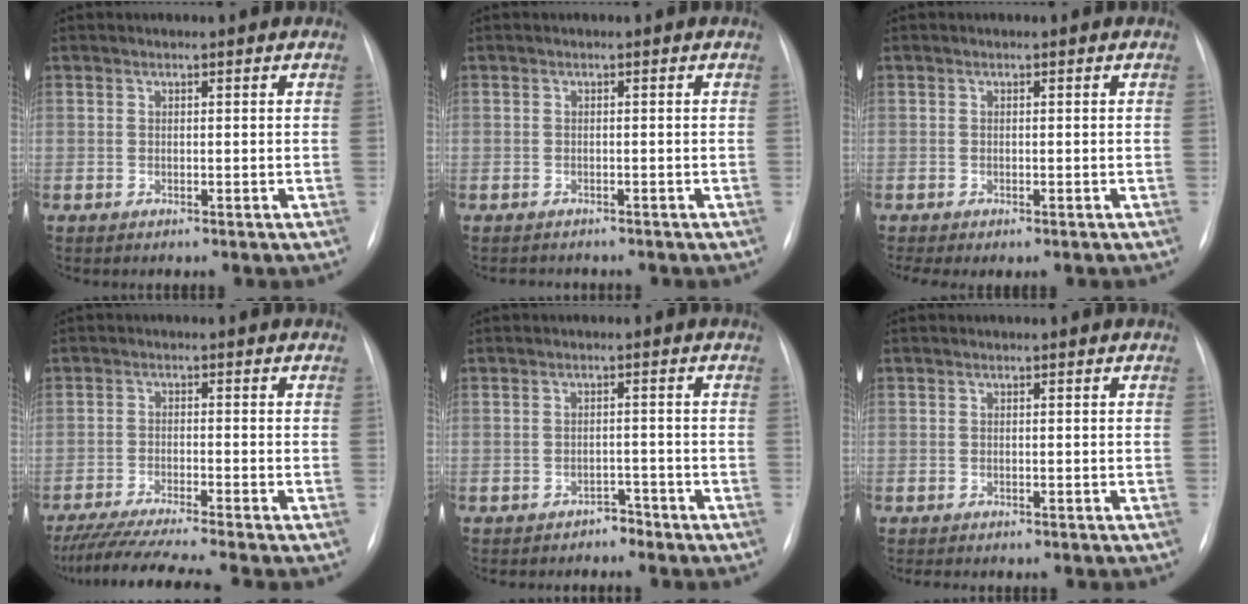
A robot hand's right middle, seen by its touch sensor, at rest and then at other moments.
{"total": 2.3, "force": [-2.0, 1.1, 0.0], "torque": [-0.004, 0.000, -0.030]}
{"total": 1.5, "force": [-1.0, 0.7, 0.9], "torque": [-0.011, -0.002, -0.012]}
{"total": 10.9, "force": [-9.4, -1.3, 5.4], "torque": [-0.081, -0.025, -0.152]}
{"total": 2.0, "force": [-1.8, 0.9, -0.1], "torque": [0.004, 0.002, -0.024]}
{"total": 1.3, "force": [-1.1, 0.7, 0.3], "torque": [-0.008, 0.000, -0.016]}